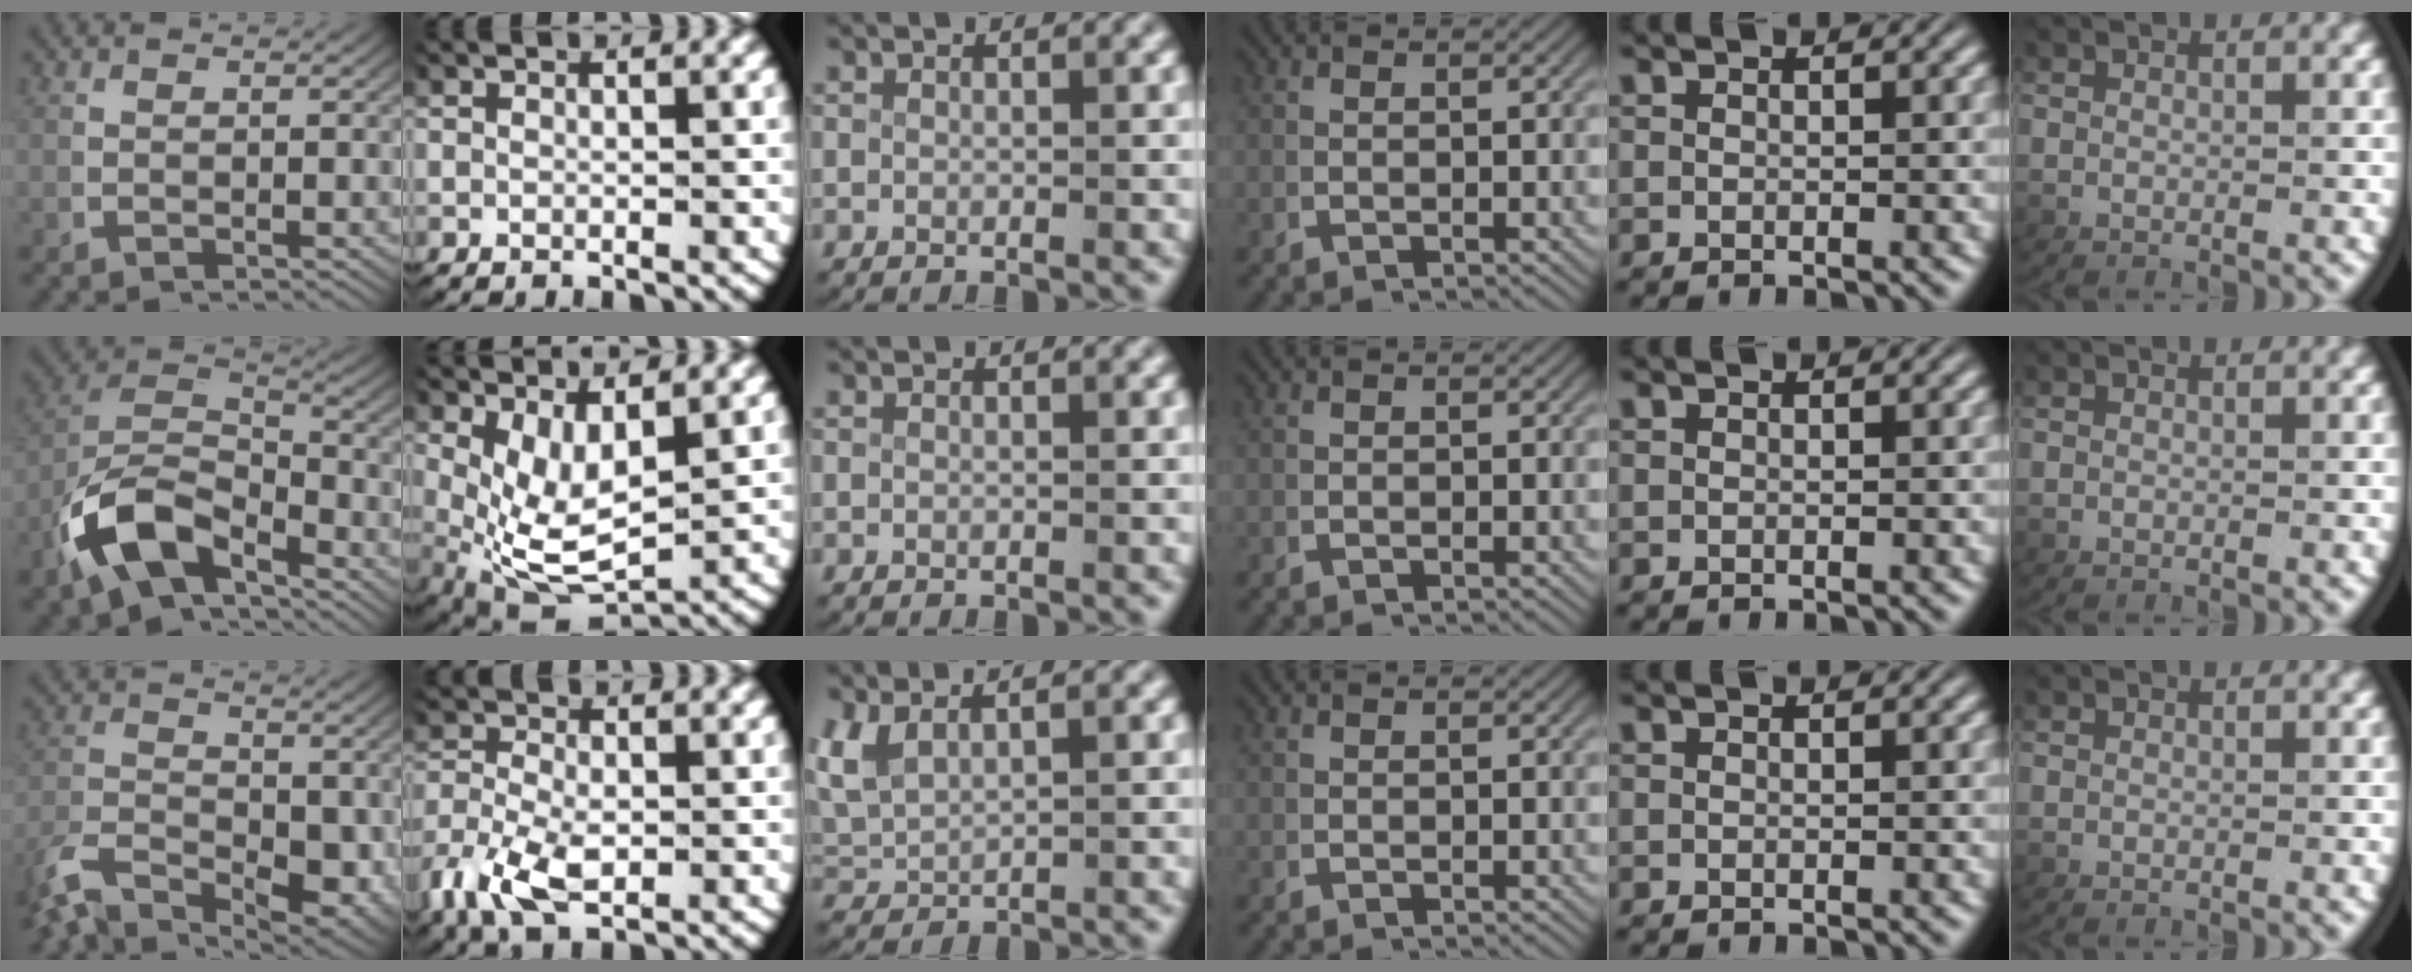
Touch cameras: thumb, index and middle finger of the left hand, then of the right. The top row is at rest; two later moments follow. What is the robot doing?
{"motion": "lift_and_place", "object": "scissors"}